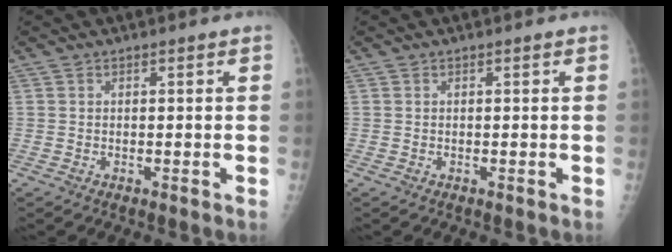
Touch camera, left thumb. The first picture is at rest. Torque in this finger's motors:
{"motor_torque": [0.00, 0.00, 0.00, 0.00, 0.00]}